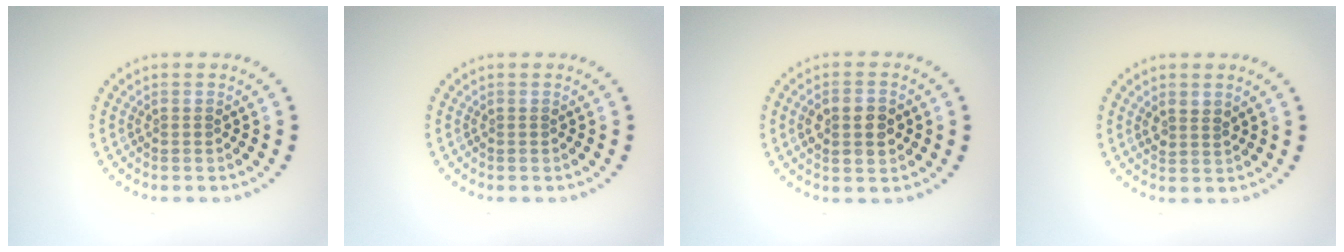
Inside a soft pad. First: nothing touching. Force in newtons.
{"total": 0.0}
{"total": 3.0, "press": 3.0, "slide": 0.0}
{"total": 1.5, "press": 1.2, "slide": 0.9}